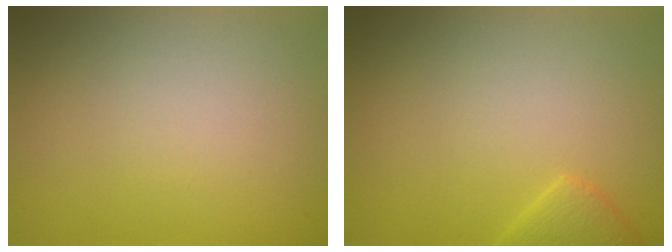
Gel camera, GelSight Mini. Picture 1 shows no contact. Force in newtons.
{"total": 1.6, "press": 1.6, "slide": 0.2}